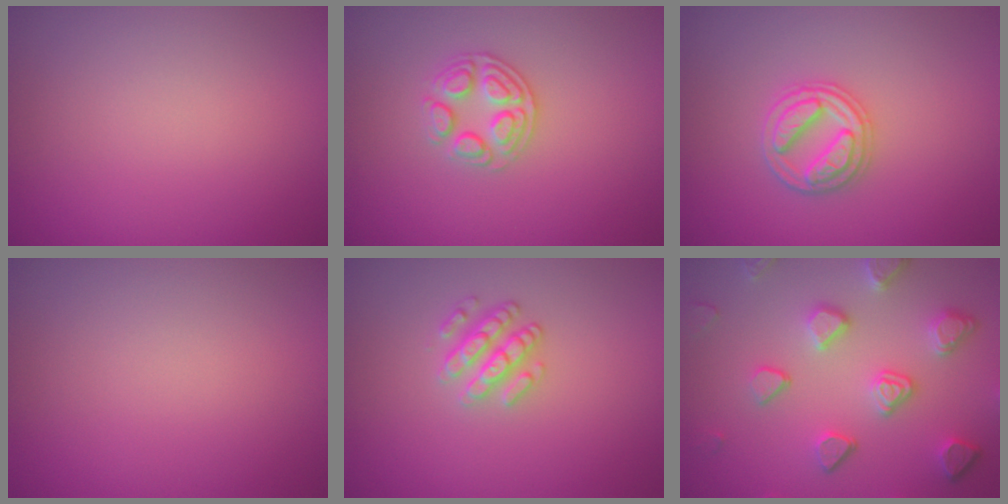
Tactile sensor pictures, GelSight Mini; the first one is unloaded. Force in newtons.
{"total": 2.7, "press": 2.5, "slide": 0.9}
{"total": 3.0, "press": 2.9, "slide": 0.4}
{"total": 0.0}
{"total": 2.5, "press": 2.3, "slide": 0.9}
{"total": 5.0, "press": 4.2, "slide": 2.8}